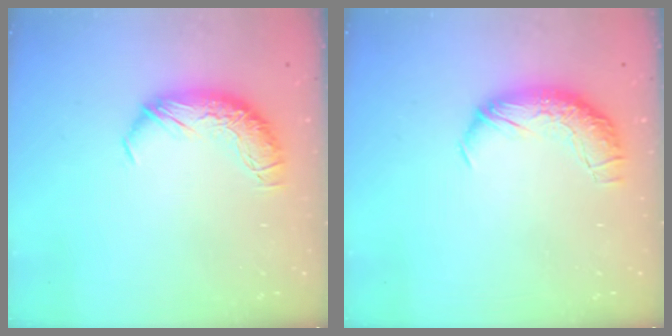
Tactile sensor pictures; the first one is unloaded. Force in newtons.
{"total": 2.4, "press": 1.1, "slide": 2.2}